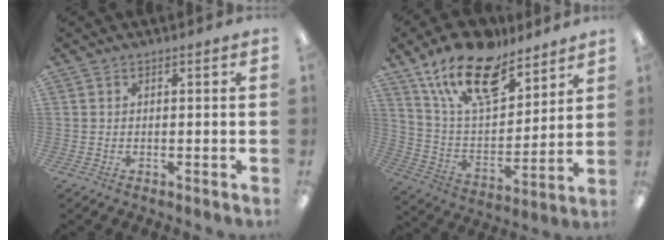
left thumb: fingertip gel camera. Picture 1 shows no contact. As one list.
[{"total": 19.7, "force": [14.2, 9.0, 10.2], "torque": [-0.191, -0.080, 0.254]}]